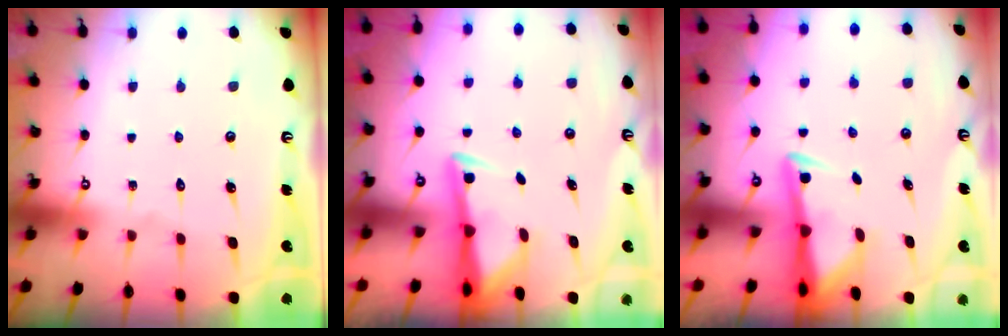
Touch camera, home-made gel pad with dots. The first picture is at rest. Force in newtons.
{"total": 2.8, "press": 2.7, "slide": 0.6}
{"total": 3.0, "press": 3.0, "slide": 0.5}